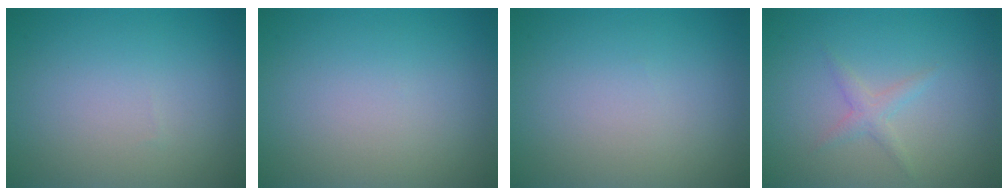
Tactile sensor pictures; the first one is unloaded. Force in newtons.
{"total": 0.0}
{"total": 0.0}
{"total": 1.3, "press": 1.3, "slide": 0.1}